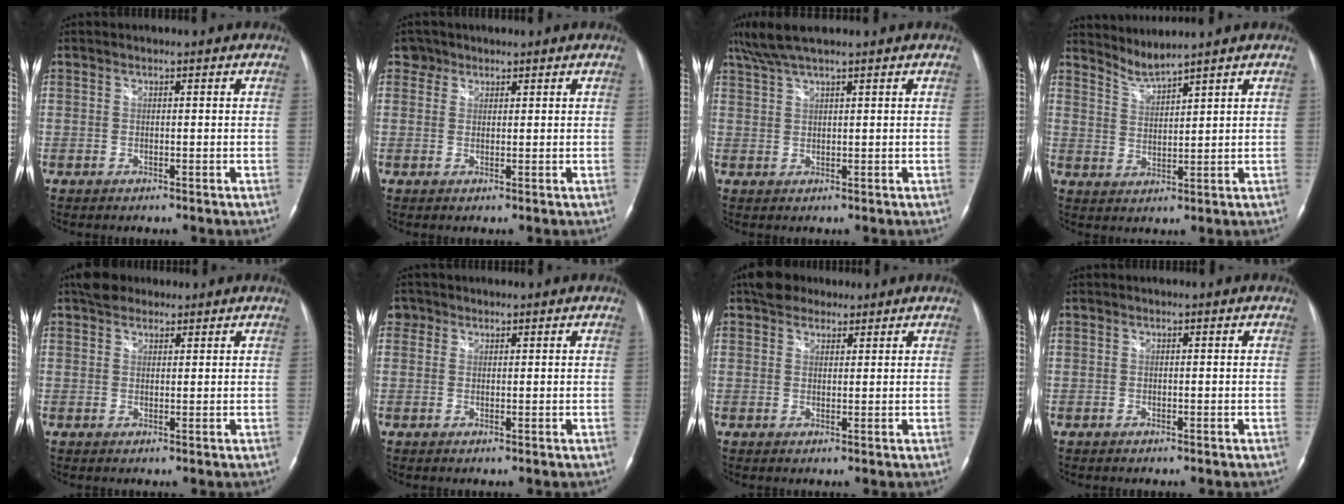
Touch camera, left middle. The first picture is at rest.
{"total": 2.1, "force": [1.4, 1.6, -0.2], "torque": [0.011, 0.007, 0.018]}
{"total": 5.6, "force": [4.5, 0.2, 3.3], "torque": [-0.074, 0.032, 0.090]}
{"total": 3.5, "force": [3.3, -1.1, 0.0], "torque": [-0.009, -0.011, 0.073]}
{"total": 3.9, "force": [3.0, 2.1, 1.1], "torque": [-0.024, 0.021, 0.053]}
{"total": 2.3, "force": [1.2, 1.9, 0.1], "torque": [0.005, 0.008, 0.019]}
{"total": 4.4, "force": [3.4, 2.5, 1.2], "torque": [-0.025, 0.021, 0.061]}
{"total": 0.0}